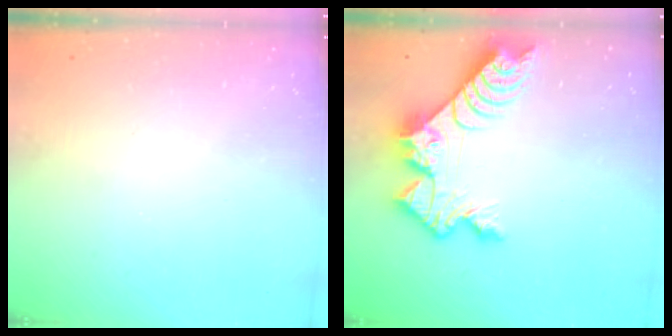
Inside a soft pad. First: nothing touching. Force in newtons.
{"total": 11.8, "press": 11.7, "slide": 0.8}